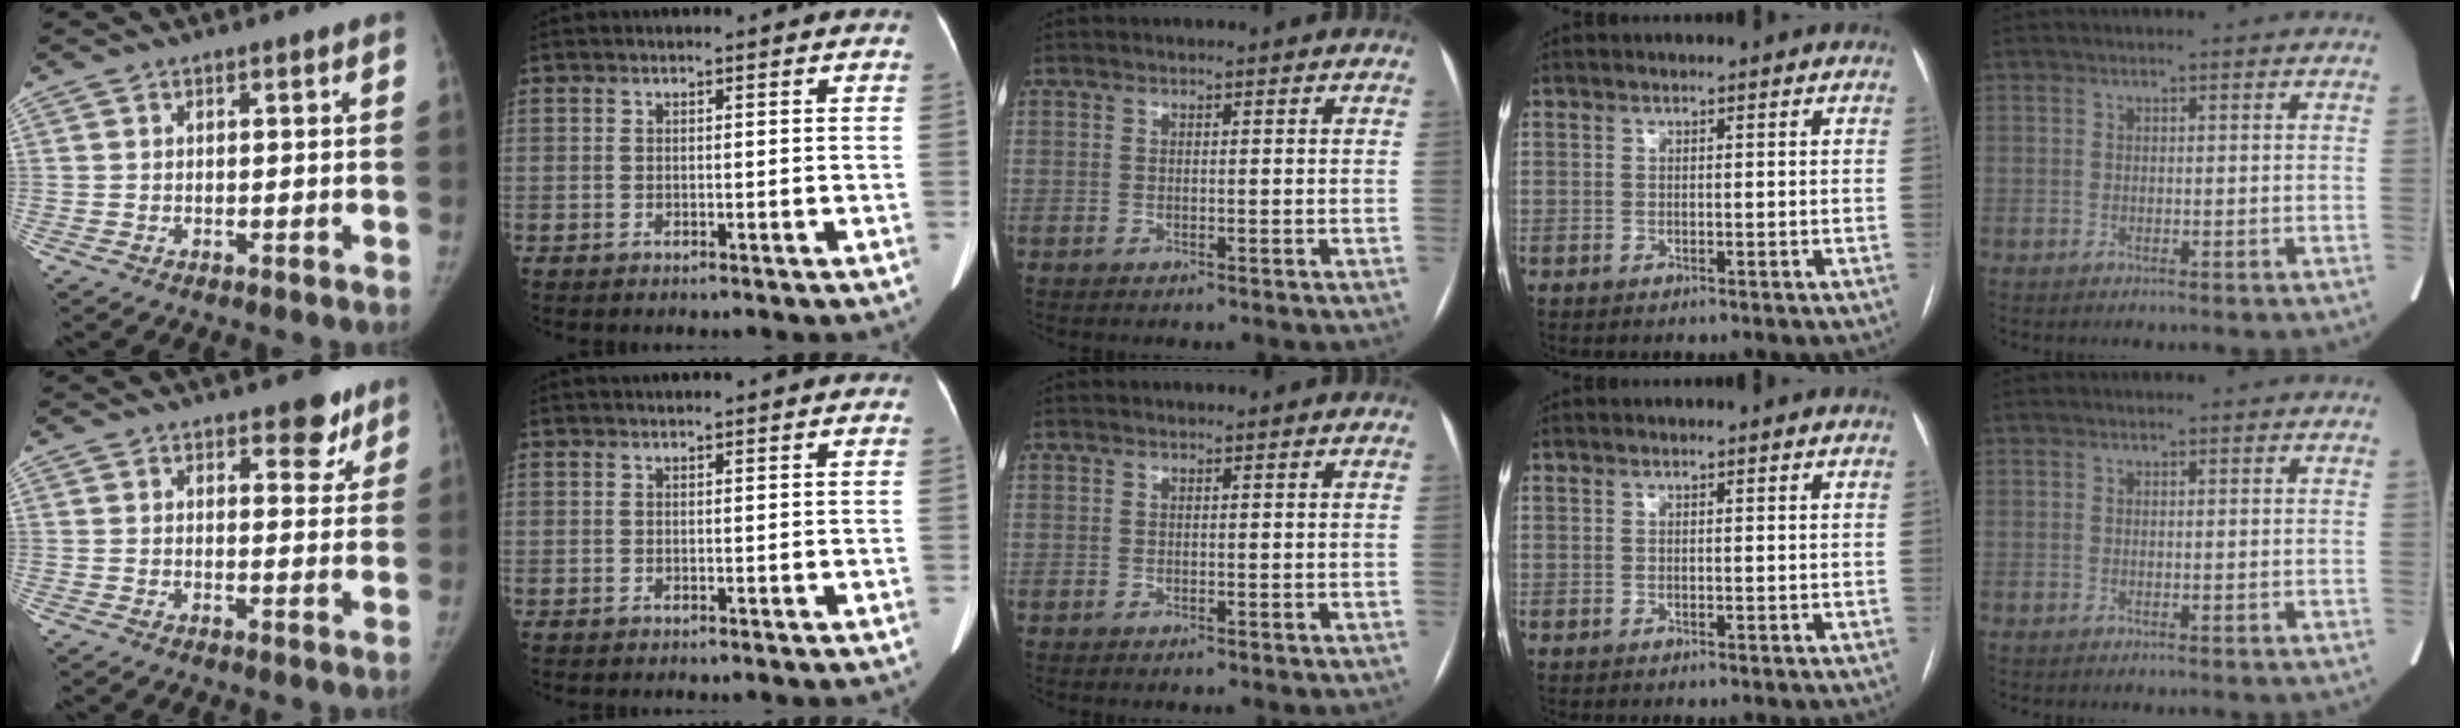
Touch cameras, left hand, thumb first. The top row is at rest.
{"thumb": {"total": 5.3, "force": [3.6, 2.7, 2.8], "torque": [-0.001, -0.019, 0.045]}, "index": {"total": 2.1, "force": [2.0, -0.1, 0.6], "torque": [-0.007, 0.026, 0.033]}}